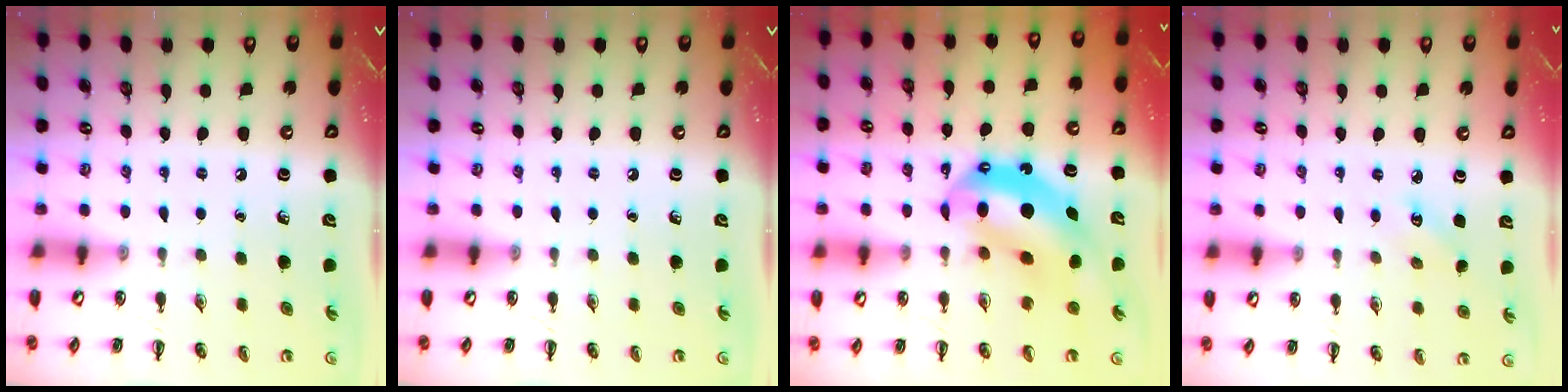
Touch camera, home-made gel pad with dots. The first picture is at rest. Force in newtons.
{"total": 0.0}
{"total": 12.5, "press": 12.0, "slide": 3.2}
{"total": 2.3, "press": 2.2, "slide": 0.6}